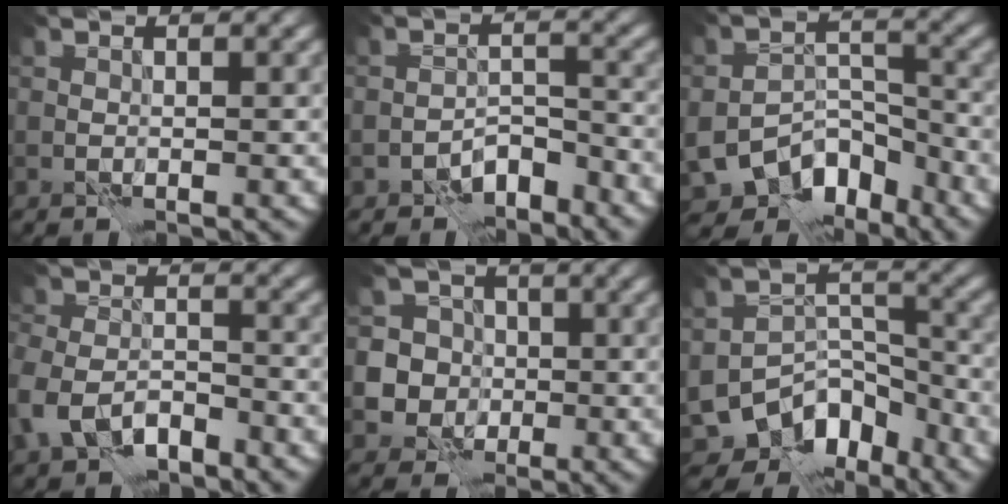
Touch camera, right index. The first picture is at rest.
{"total": 4.4, "force": [-3.5, 1.8, 2.1], "torque": [-0.024, 0.007, -0.060]}
{"total": 8.3, "force": [-5.5, 4.6, 4.1], "torque": [-0.063, -0.014, -0.085]}
{"total": 5.8, "force": [-3.4, 3.5, 3.2], "torque": [-0.065, -0.004, -0.070]}
{"total": 7.9, "force": [-1.9, 7.5, 1.3], "torque": [-0.020, -0.006, -0.064]}
{"total": 9.7, "force": [-6.3, 5.5, 4.8], "torque": [-0.082, -0.009, -0.088]}